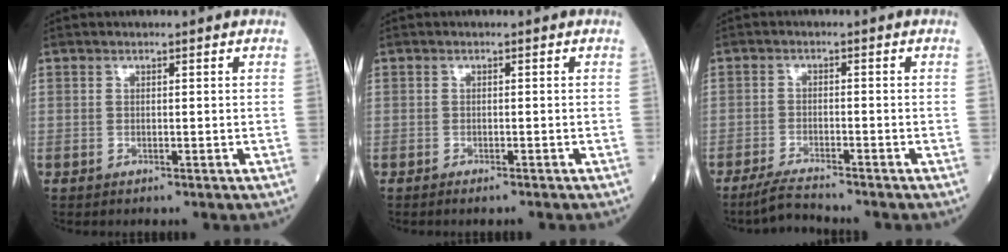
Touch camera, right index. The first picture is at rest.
{"total": 1.4, "force": [-1.2, 0.0, 0.8], "torque": [-0.012, -0.003, -0.015]}
{"total": 3.9, "force": [-3.7, -0.4, 1.3], "torque": [-0.031, -0.018, -0.071]}